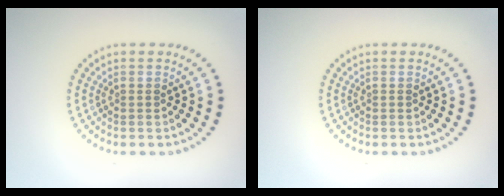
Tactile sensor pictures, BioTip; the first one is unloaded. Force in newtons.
{"total": 0.0}